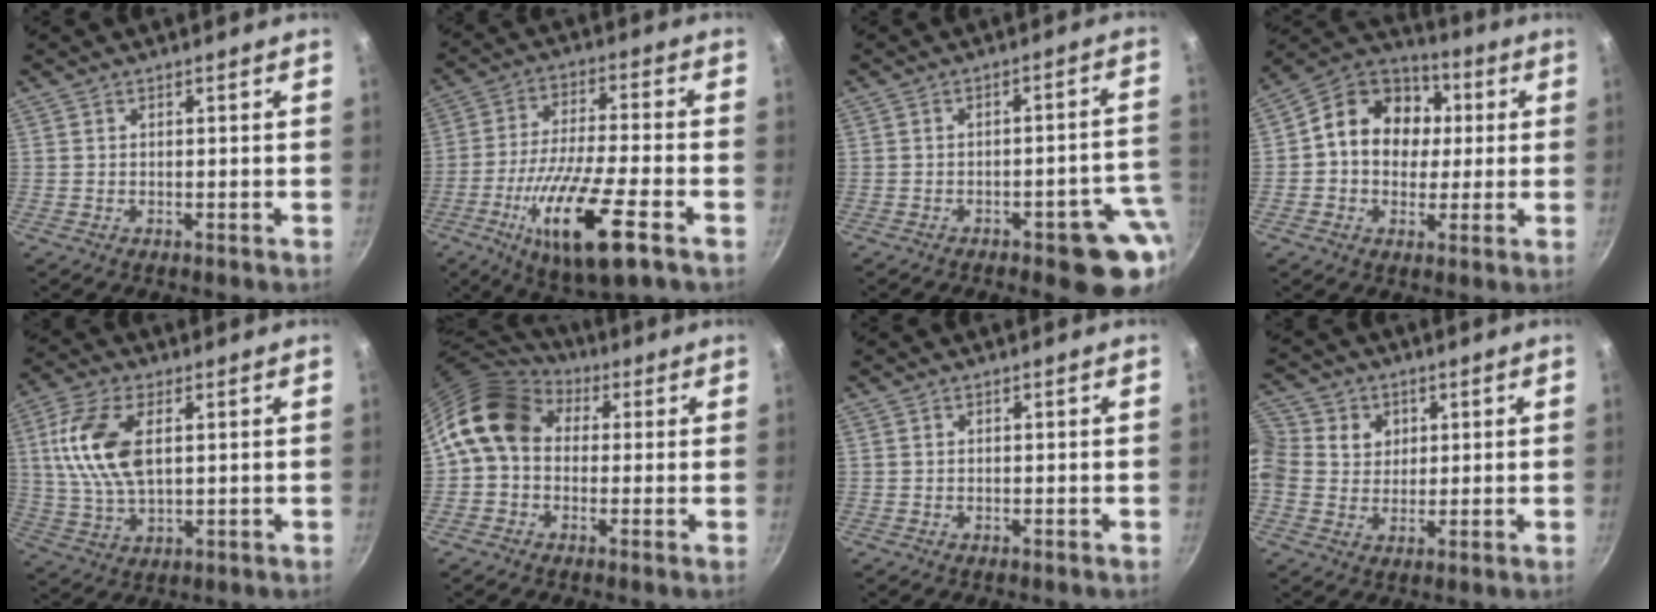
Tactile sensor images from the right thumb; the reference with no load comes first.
{"total": 17.4, "force": [-7.6, 3.8, 15.2], "torque": [-0.279, 0.019, -0.138]}
{"total": 11.1, "force": [-4.2, 4.3, 9.3], "torque": [-0.061, 0.040, -0.046]}
{"total": 15.0, "force": [1.9, 12.3, 8.4], "torque": [-0.098, 0.027, 0.012]}
{"total": 12.7, "force": [2.7, 6.6, 10.5], "torque": [-0.207, 0.001, 0.050]}
{"total": 11.9, "force": [2.4, 9.3, 7.1], "torque": [-0.107, 0.019, 0.019]}
{"total": 0.0}
{"total": 12.4, "force": [3.0, 11.1, 4.5], "torque": [-0.094, 0.013, 0.044]}